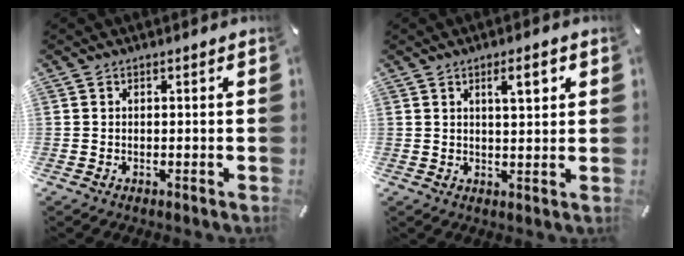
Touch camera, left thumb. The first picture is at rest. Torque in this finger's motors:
{"motor_torque": [1.00, 1.41, 0.69, -0.72, 0.24]}